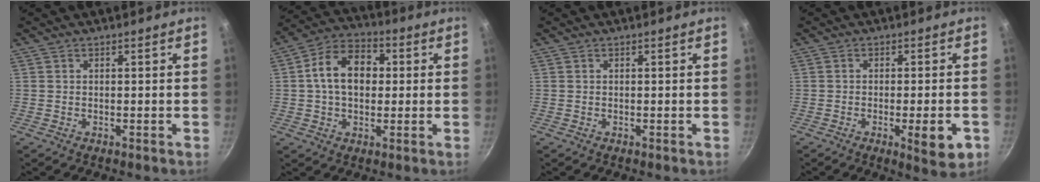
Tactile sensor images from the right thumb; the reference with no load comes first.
{"total": 11.9, "force": [1.2, 8.4, 8.3], "torque": [-0.106, 0.025, 0.003]}
{"total": 0.0}
{"total": 7.2, "force": [-2.6, 1.7, 6.4], "torque": [-0.077, 0.000, -0.033]}